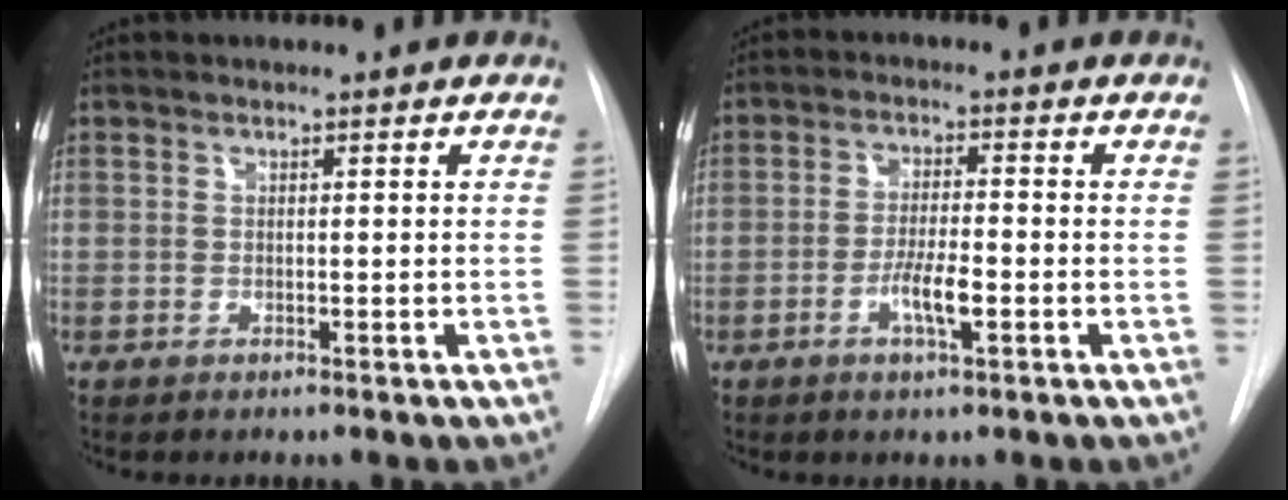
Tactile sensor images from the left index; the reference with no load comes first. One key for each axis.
{"total": 4.9, "fx": -2.6, "fy": 0.8, "fz": 4.1, "tx": -0.078, "ty": -0.007, "tz": -0.045}